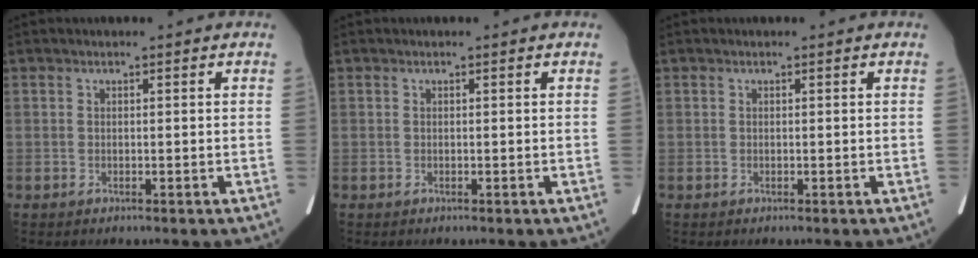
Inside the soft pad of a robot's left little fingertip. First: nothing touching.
{"total": 0.0}
{"total": 0.0}